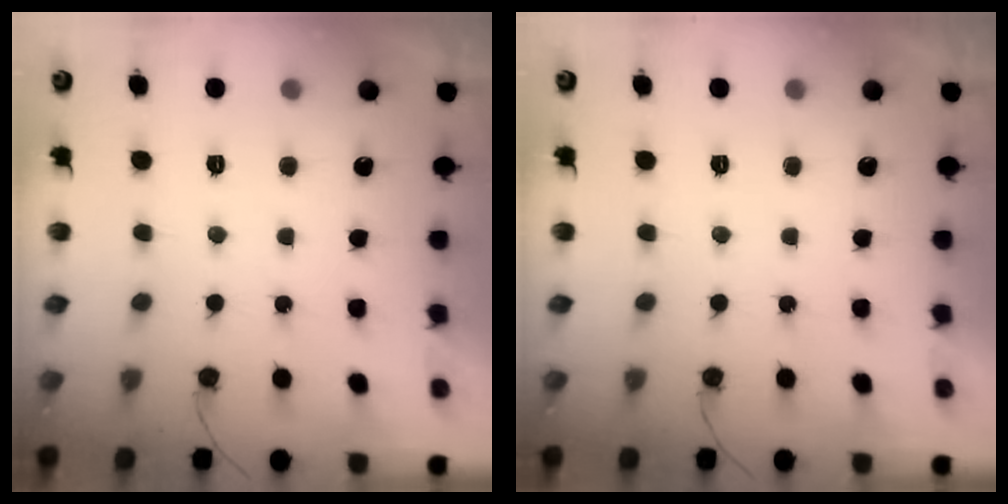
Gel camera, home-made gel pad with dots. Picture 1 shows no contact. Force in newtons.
{"total": 0.0}